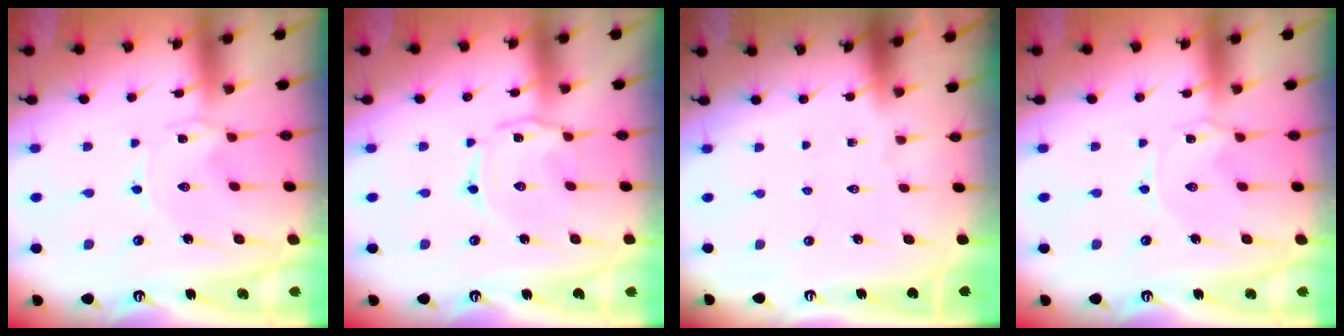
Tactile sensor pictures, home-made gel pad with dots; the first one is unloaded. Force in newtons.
{"total": 2.0, "press": 2.0, "slide": 0.3}
{"total": 0.0}
{"total": 0.6, "press": 0.5, "slide": 0.2}